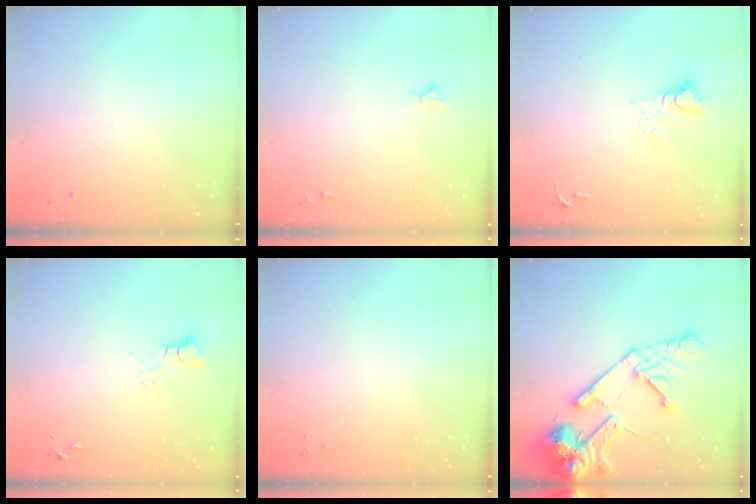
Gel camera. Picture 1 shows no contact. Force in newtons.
{"total": 2.0, "press": 2.0, "slide": 0.2}
{"total": 5.3, "press": 5.3, "slide": 0.3}
{"total": 4.0, "press": 3.9, "slide": 0.3}
{"total": 2.0, "press": 2.0, "slide": 0.3}
{"total": 20.4, "press": 20.2, "slide": 2.9}